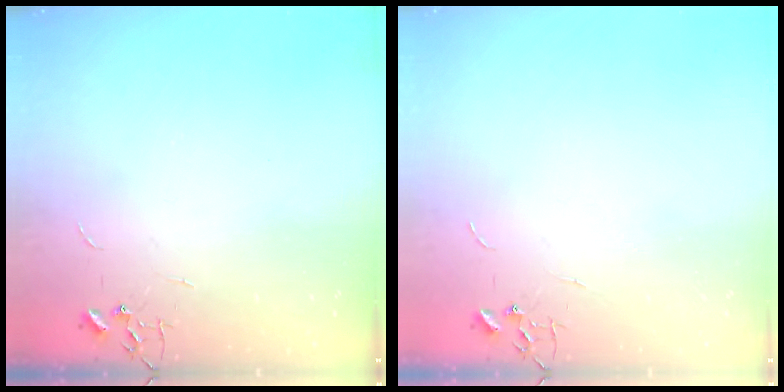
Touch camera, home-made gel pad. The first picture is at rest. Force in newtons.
{"total": 0.0}